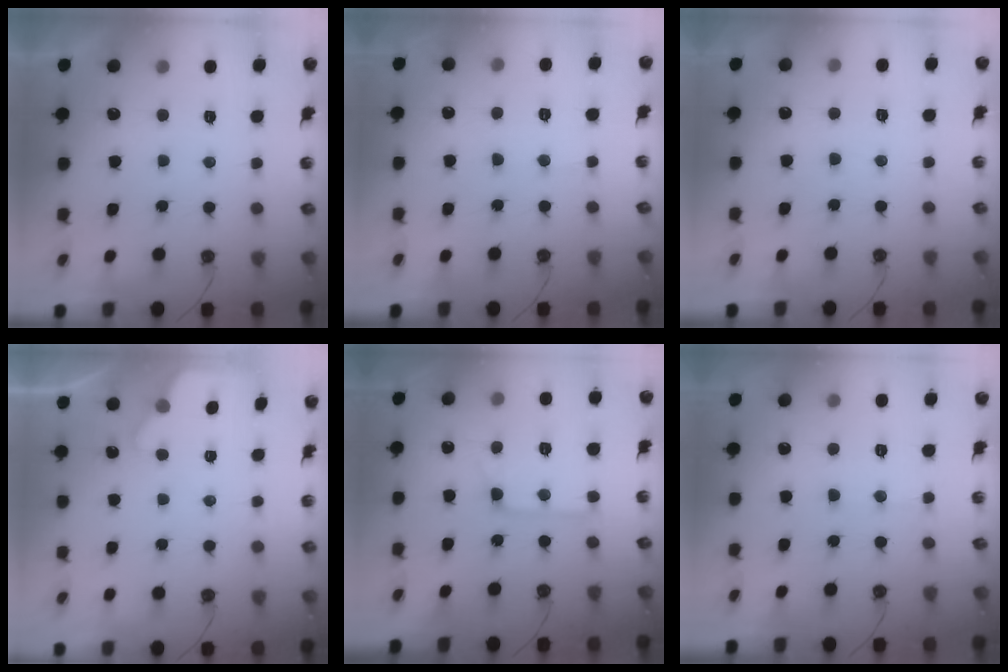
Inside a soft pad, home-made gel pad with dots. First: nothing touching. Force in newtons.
{"total": 6.3, "press": 6.3, "slide": 0.7}
{"total": 2.2, "press": 2.2, "slide": 0.4}
{"total": 1.7, "press": 1.7, "slide": 0.3}
{"total": 12.1, "press": 12.0, "slide": 0.9}
{"total": 5.8, "press": 5.8, "slide": 0.4}